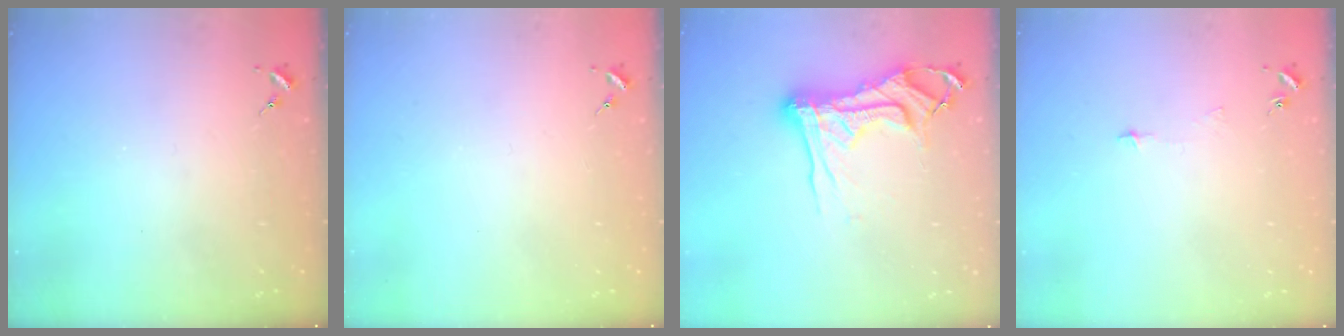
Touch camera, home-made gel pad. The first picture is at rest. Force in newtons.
{"total": 0.0}
{"total": 15.9, "press": 15.8, "slide": 1.8}
{"total": 3.4, "press": 3.4, "slide": 0.3}